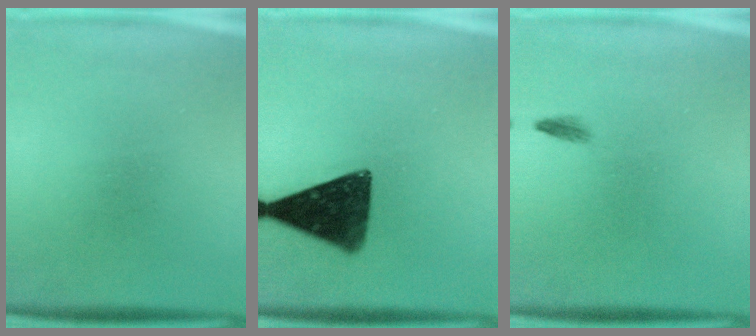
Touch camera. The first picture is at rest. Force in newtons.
{"total": 12.8}
{"total": 0.7}